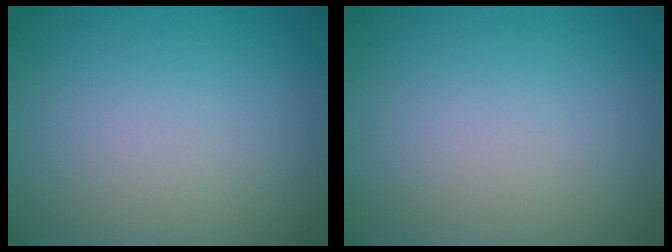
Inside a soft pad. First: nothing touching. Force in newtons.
{"total": 0.0}